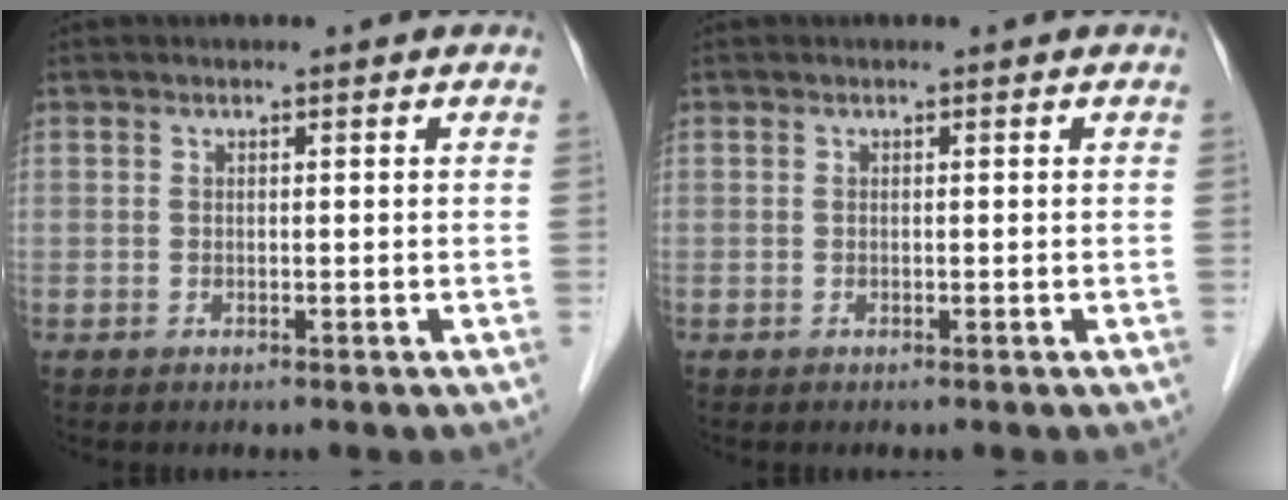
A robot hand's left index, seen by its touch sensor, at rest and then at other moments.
{"total": 0.0}